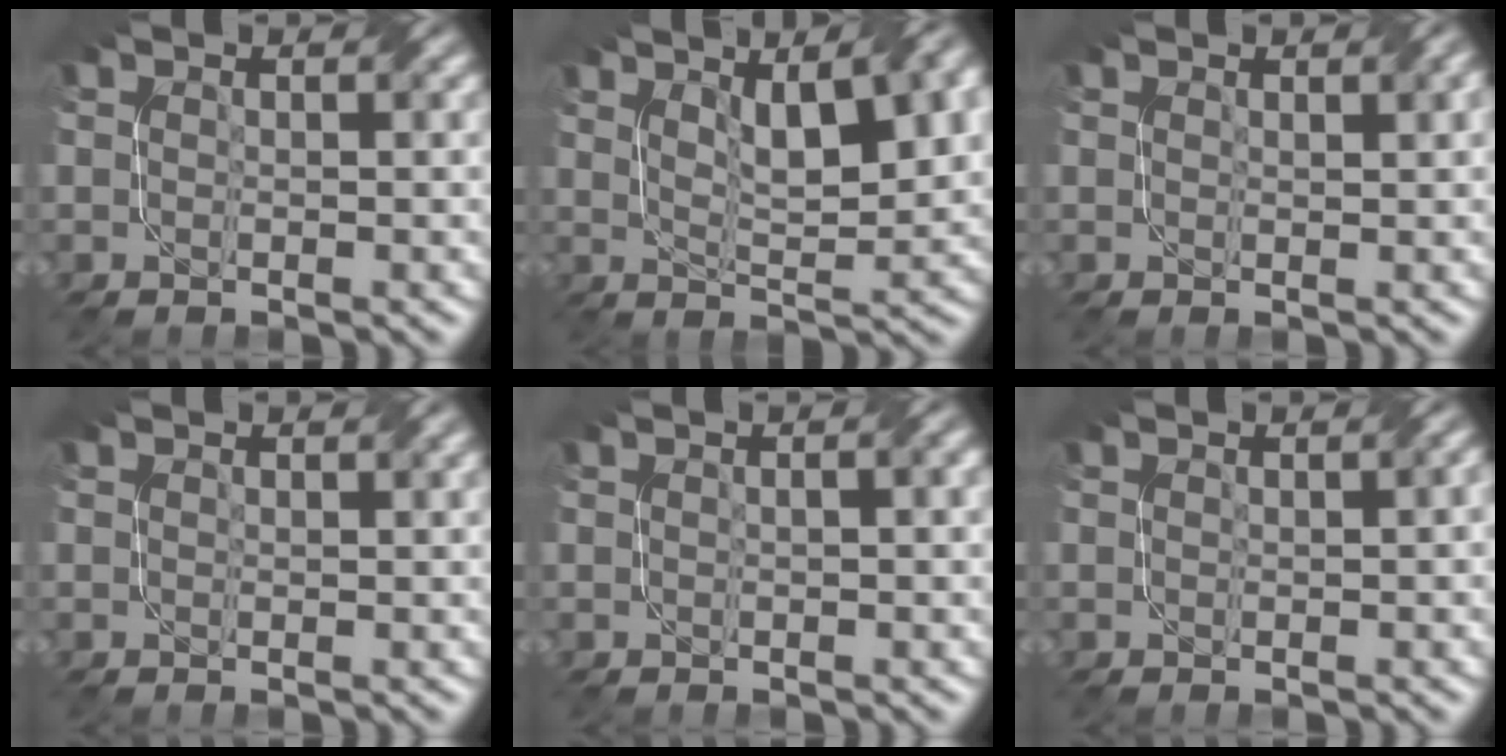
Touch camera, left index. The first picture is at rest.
{"total": 8.7, "force": [3.5, 3.0, 7.4], "torque": [-0.100, 0.012, 0.054]}
{"total": 1.3, "force": [0.8, 0.2, 1.0], "torque": [-0.011, 0.001, 0.014]}
{"total": 0.0}
{"total": 2.2, "force": [0.5, 0.7, 2.1], "torque": [-0.025, 0.004, 0.006]}
{"total": 0.9, "force": [-0.5, -0.1, 0.8], "torque": [-0.005, 0.007, -0.007]}